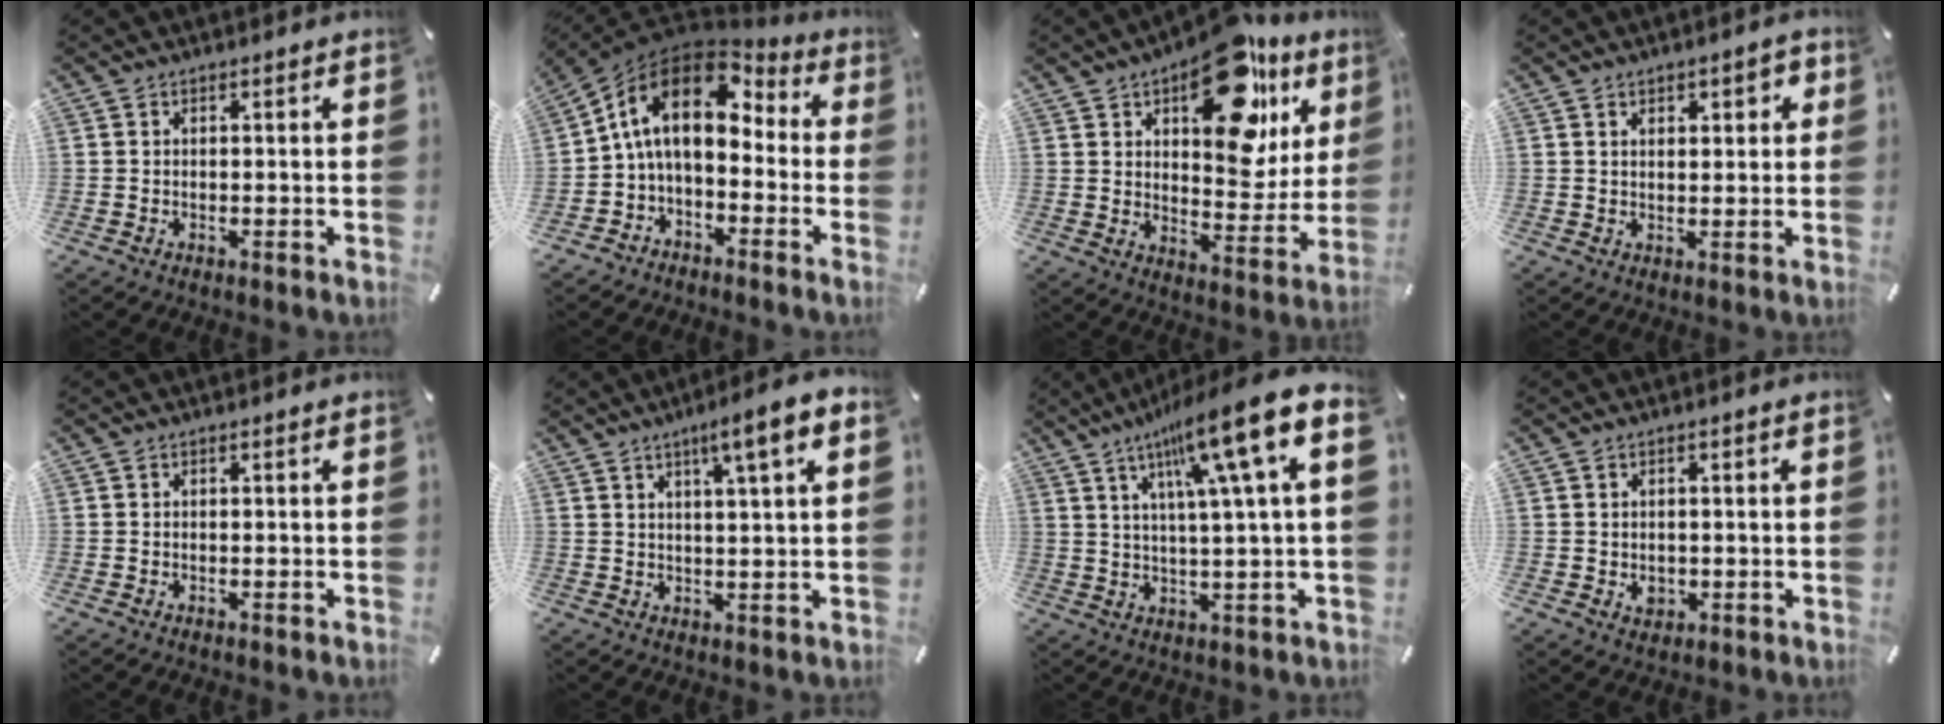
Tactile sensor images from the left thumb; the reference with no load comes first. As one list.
[{"total": 13.2, "force": [1.8, 8.7, 9.8], "torque": [-0.196, -0.002, 0.023]}, {"total": 24.3, "force": [13.4, 12.8, 15.8], "torque": [-0.205, -0.082, 0.222]}, {"total": 2.9, "force": [1.2, 1.7, 2.1], "torque": [-0.025, 0.000, 0.014]}, {"total": 0.0}, {"total": 7.6, "force": [4.0, 0.5, 6.4], "torque": [-0.106, -0.016, 0.062]}, {"total": 15.9, "force": [7.4, 1.7, 14.0], "torque": [-0.242, -0.030, 0.108]}, {"total": 2.6, "force": [-0.3, 2.4, 1.0], "torque": [-0.010, 0.001, -0.006]}]